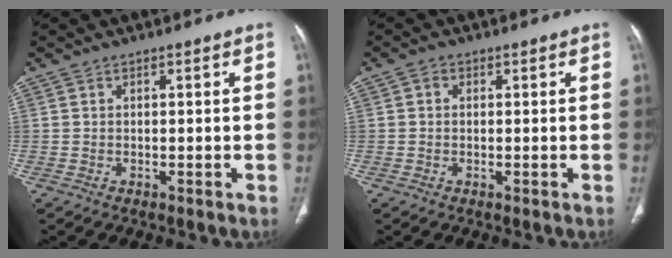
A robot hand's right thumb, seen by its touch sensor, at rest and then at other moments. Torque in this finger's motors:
{"motor_torque": [-0.33, 0.21, 0.15, -0.27, -0.07]}